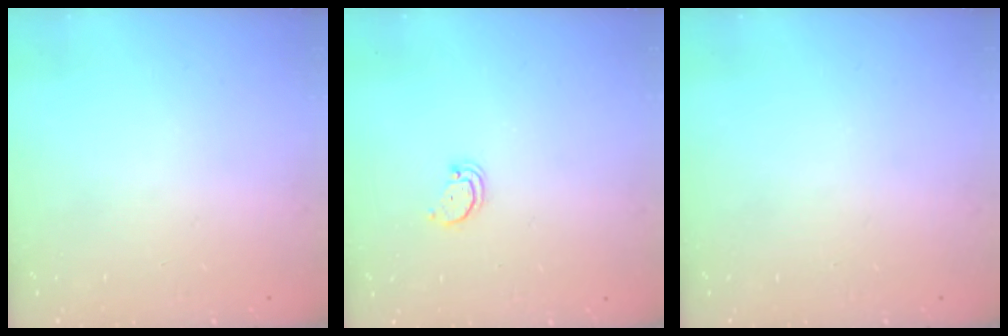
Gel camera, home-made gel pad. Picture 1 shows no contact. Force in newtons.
{"total": 2.1, "press": 2.1, "slide": 0.2}
{"total": 0.0}